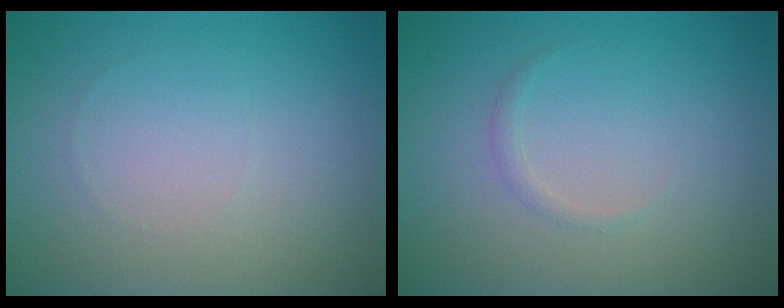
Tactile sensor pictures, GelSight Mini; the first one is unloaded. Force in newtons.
{"total": 0.6, "press": 0.6, "slide": 0.0}